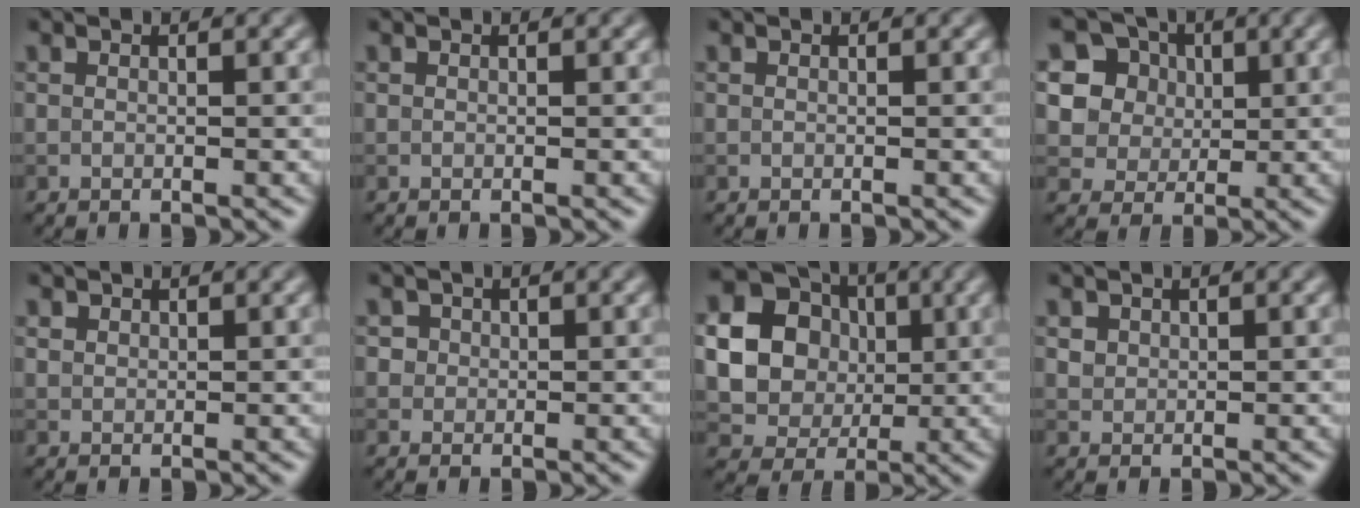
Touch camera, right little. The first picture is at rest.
{"total": 0.0}
{"total": 0.0}
{"total": 8.0, "force": [3.3, 6.6, 3.1], "torque": [-0.073, 0.013, 0.053]}
{"total": 0.8, "force": [0.6, 0.6, 0.1], "torque": [0.000, -0.001, 0.012]}
{"total": 1.9, "force": [0.8, 1.6, 0.6], "torque": [-0.003, 0.000, 0.019]}
{"total": 20.7, "force": [3.3, 19.3, 6.6], "torque": [-0.180, -0.005, 0.037]}
{"total": 1.0, "force": [0.4, 0.8, 0.2], "torque": [-0.001, -0.007, 0.014]}